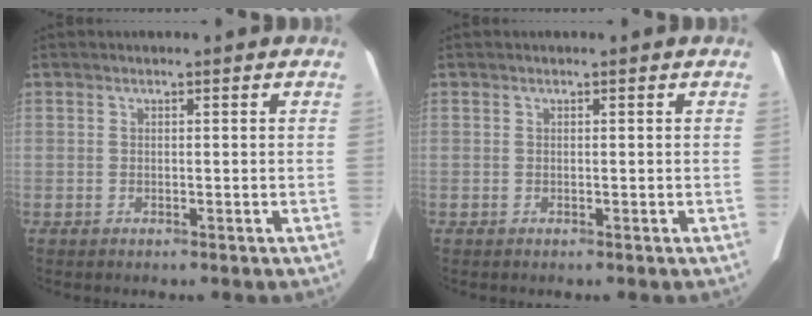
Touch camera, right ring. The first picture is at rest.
{"total": 0.0}